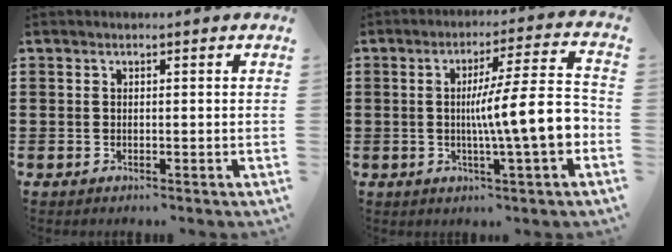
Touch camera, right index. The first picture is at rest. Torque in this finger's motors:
{"motor_torque": [1.59, -0.55, 0.42, 0.21]}